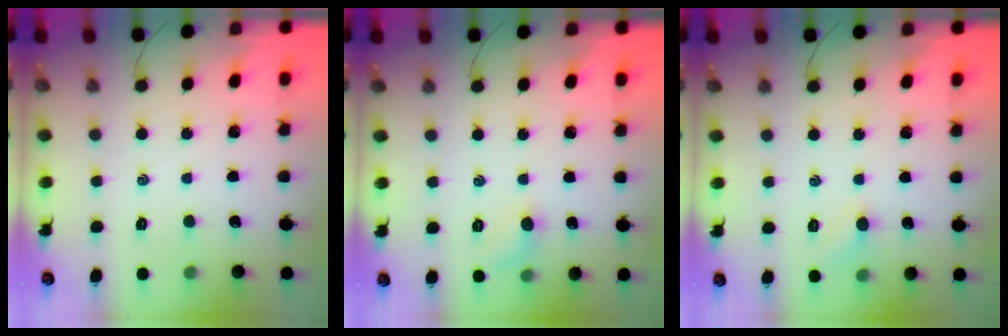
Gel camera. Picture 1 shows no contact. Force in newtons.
{"total": 5.6, "press": 5.3, "slide": 1.8}
{"total": 4.4, "press": 4.2, "slide": 1.4}